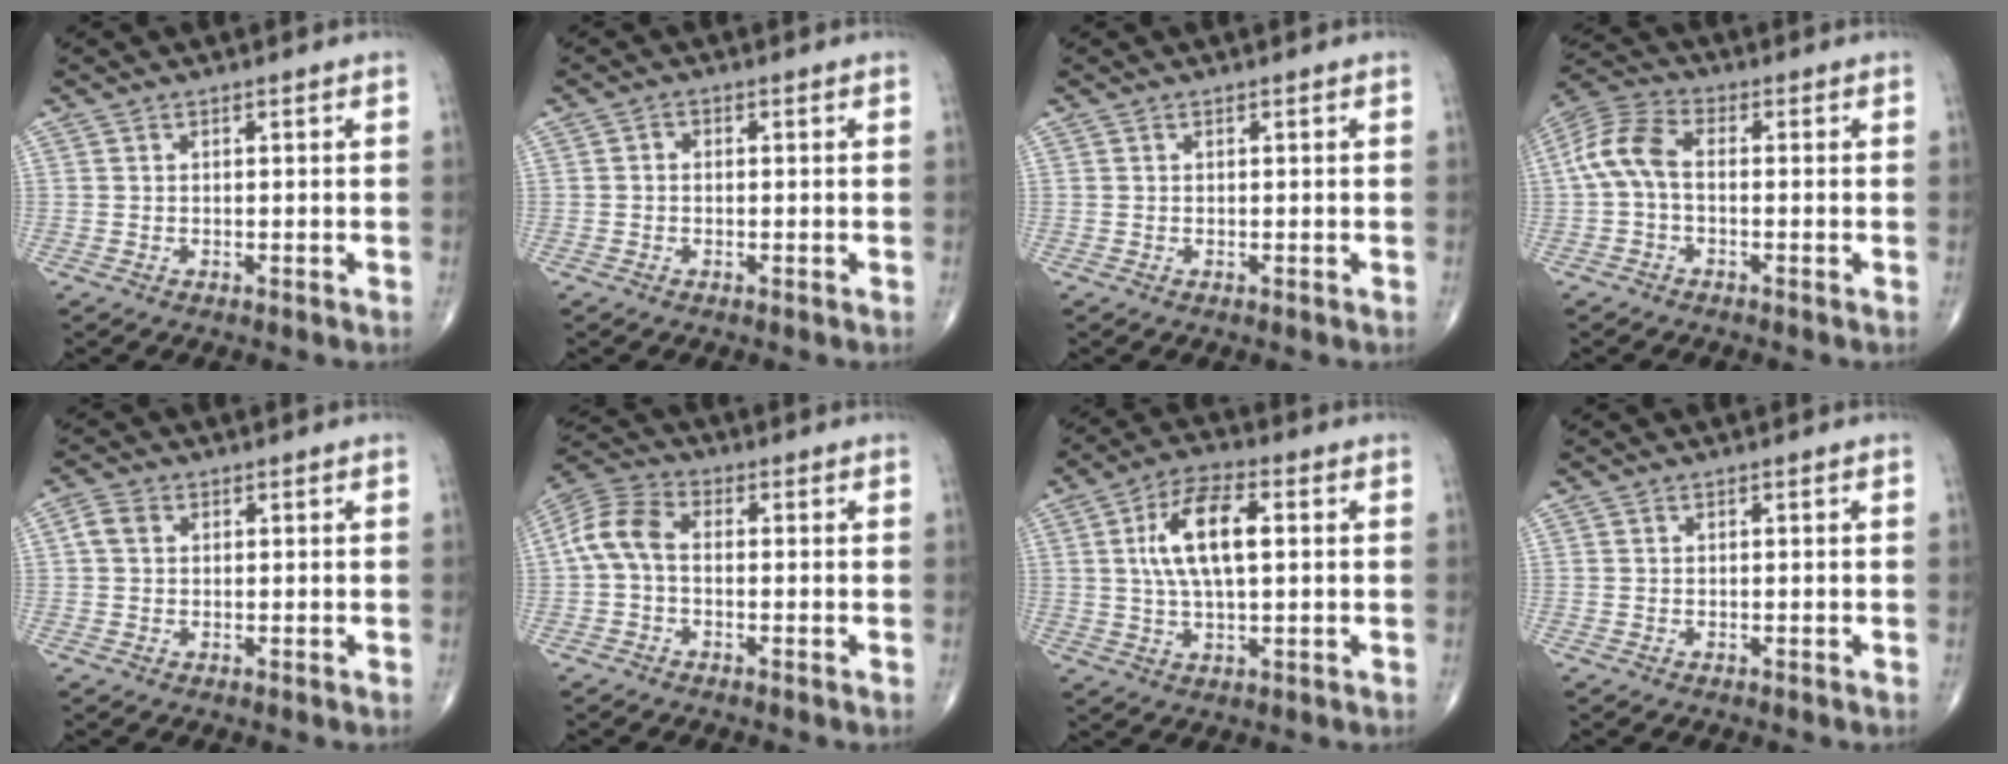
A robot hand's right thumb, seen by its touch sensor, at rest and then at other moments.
{"total": 1.0, "force": [-0.2, 0.8, 0.5], "torque": [-0.001, 0.003, -0.007]}
{"total": 0.0}
{"total": 8.0, "force": [-0.6, 4.5, 6.5], "torque": [-0.144, 0.026, -0.022]}
{"total": 2.8, "force": [0.6, 2.2, 1.6], "torque": [-0.034, 0.009, 0.010]}
{"total": 7.6, "force": [-0.4, 4.7, 5.9], "torque": [-0.123, 0.025, -0.020]}
{"total": 11.5, "force": [2.0, 4.9, 10.2], "torque": [-0.188, 0.011, 0.032]}
{"total": 0.0}